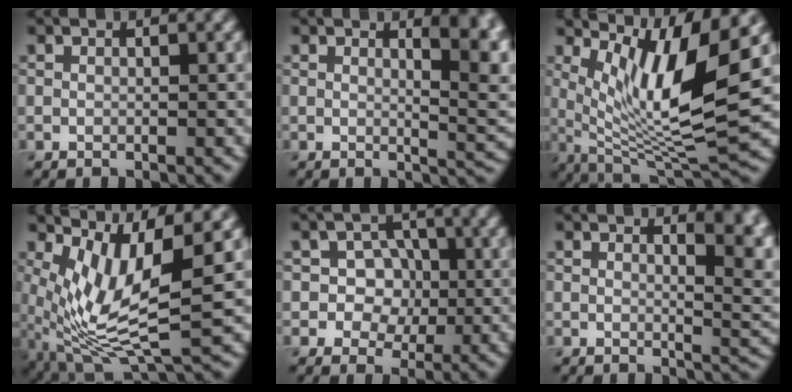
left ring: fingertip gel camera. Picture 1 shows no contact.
{"total": 6.1, "force": [2.2, 2.4, 5.2], "torque": [-0.031, 0.000, 0.031]}
{"total": 10.4, "force": [3.2, 2.6, 9.5], "torque": [-0.156, -0.012, 0.065]}
{"total": 8.9, "force": [1.7, 2.8, 8.2], "torque": [-0.171, -0.011, 0.037]}
{"total": 4.5, "force": [0.0, 3.9, 2.2], "torque": [-0.009, 0.006, -0.025]}
{"total": 5.6, "force": [2.4, 2.3, 4.5], "torque": [-0.024, 0.000, 0.036]}